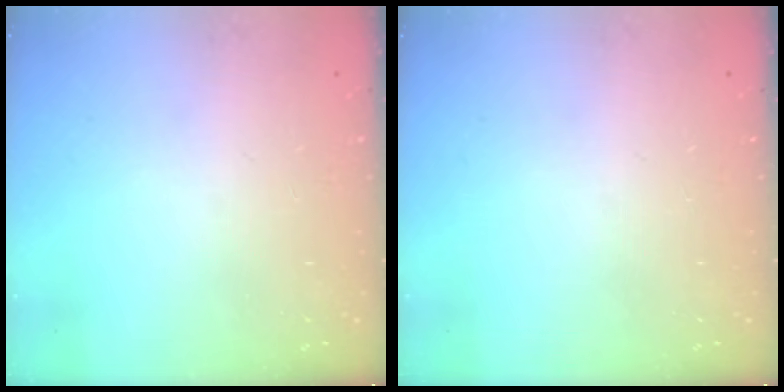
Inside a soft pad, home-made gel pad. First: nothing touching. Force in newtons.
{"total": 0.0}